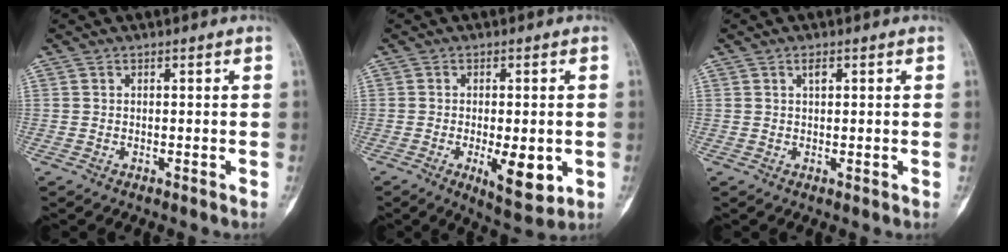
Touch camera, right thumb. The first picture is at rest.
{"total": 8.7, "force": [-2.0, 3.3, 7.7], "torque": [-0.105, -0.016, -0.022]}
{"total": 1.6, "force": [0.6, 0.7, 1.3], "torque": [-0.023, -0.002, 0.010]}